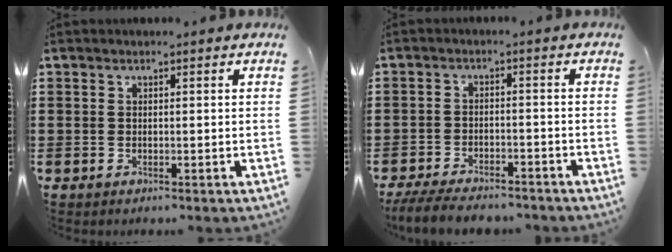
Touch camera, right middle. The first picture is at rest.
{"total": 4.7, "force": [-4.4, 0.8, 1.2], "torque": [-0.032, -0.001, -0.091]}